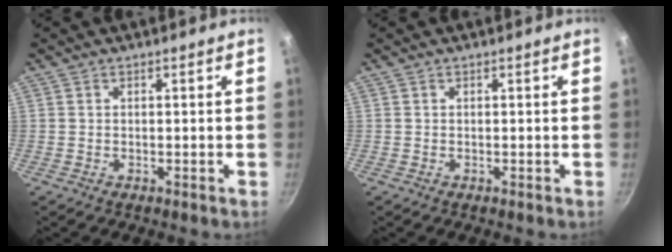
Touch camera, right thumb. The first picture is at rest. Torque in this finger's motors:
{"motor_torque": [-0.22, -0.18, 0.00, 0.00, 0.00]}